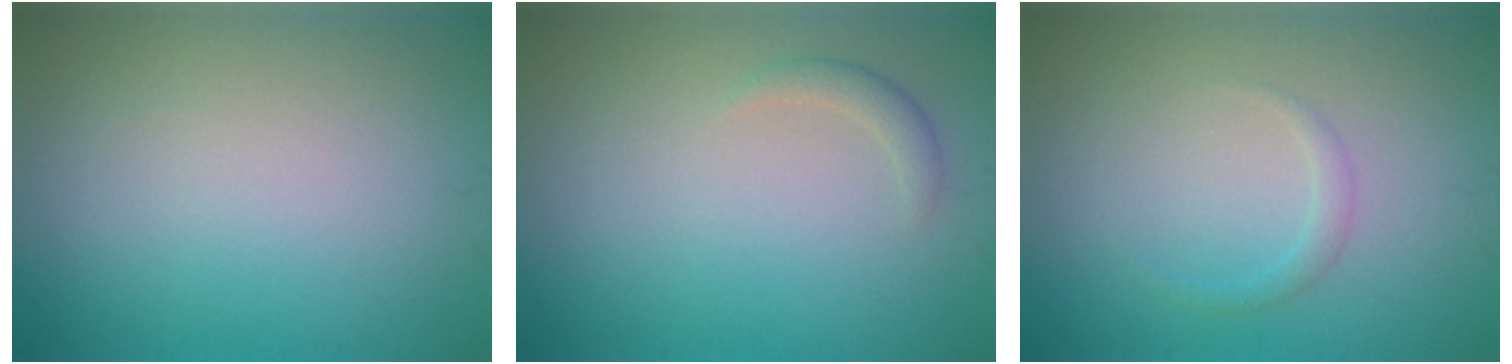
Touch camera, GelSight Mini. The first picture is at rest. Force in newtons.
{"total": 1.2, "press": 1.2, "slide": 0.1}
{"total": 1.0, "press": 1.0, "slide": 0.1}